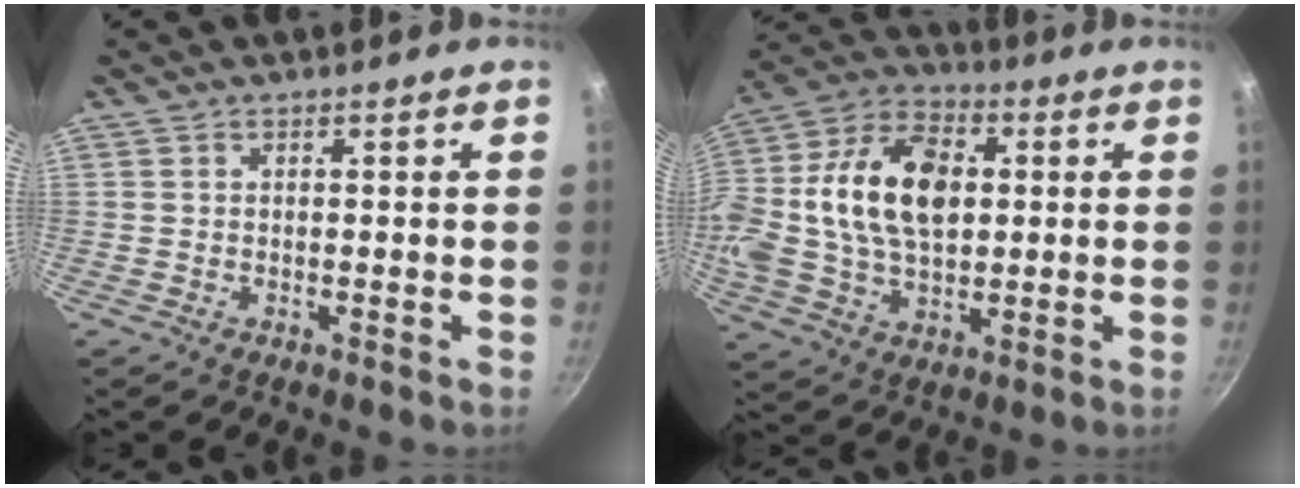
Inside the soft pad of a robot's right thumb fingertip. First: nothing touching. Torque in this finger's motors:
{"motor_torque": [2.18, 2.54, 1.50, 0.44, 0.32]}